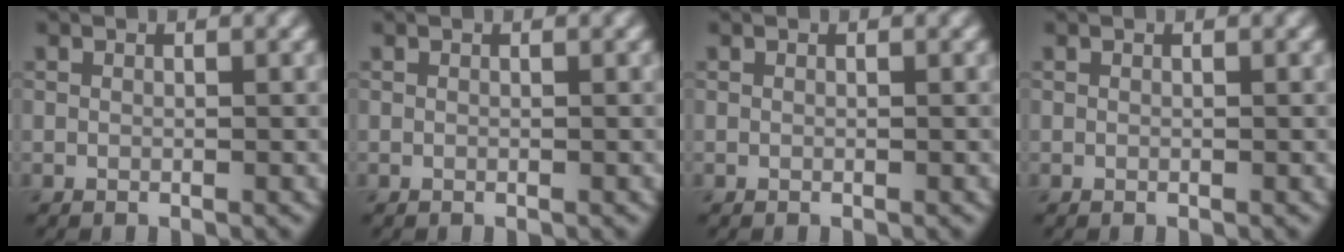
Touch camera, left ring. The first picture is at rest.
{"total": 0.0}
{"total": 0.0}
{"total": 0.0}